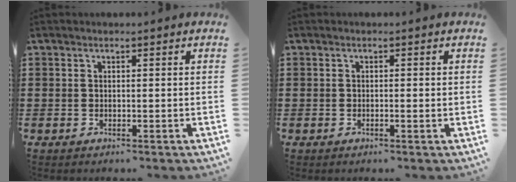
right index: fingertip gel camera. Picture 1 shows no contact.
{"total": 0.8, "force": [-0.2, -0.1, 0.8], "torque": [-0.014, -0.006, -0.004]}